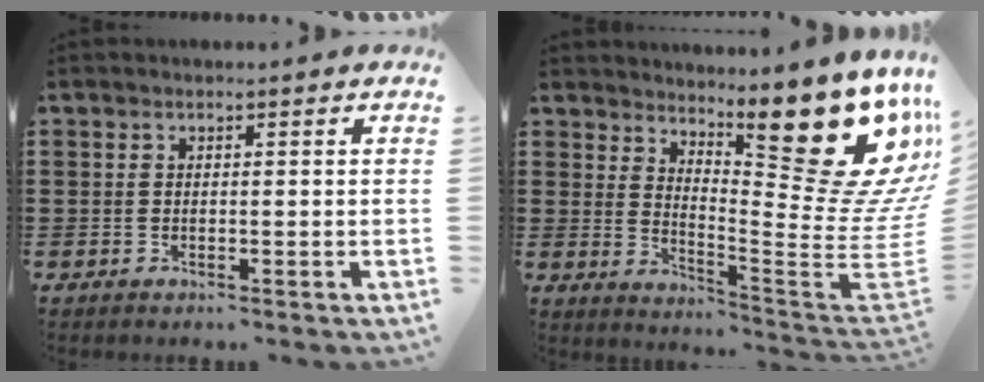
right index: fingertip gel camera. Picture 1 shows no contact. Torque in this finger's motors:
{"motor_torque": [0.83, 1.19, 0.83, 0.09]}